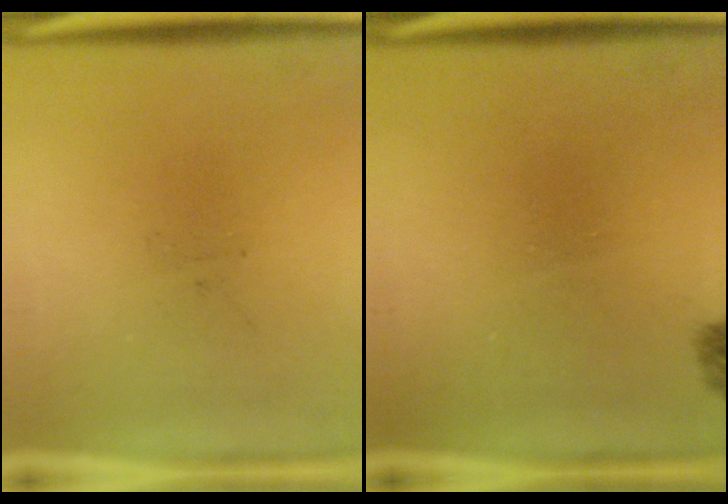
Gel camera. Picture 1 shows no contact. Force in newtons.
{"total": 1.4}